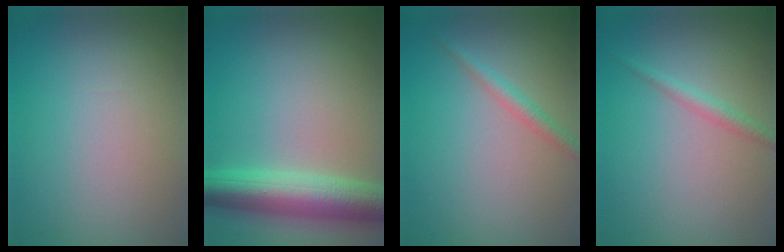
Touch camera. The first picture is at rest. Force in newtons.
{"total": 7.0, "press": 7.0, "slide": 0.1}
{"total": 1.6, "press": 1.6, "slide": 0.0}
{"total": 1.4, "press": 1.4, "slide": 0.0}